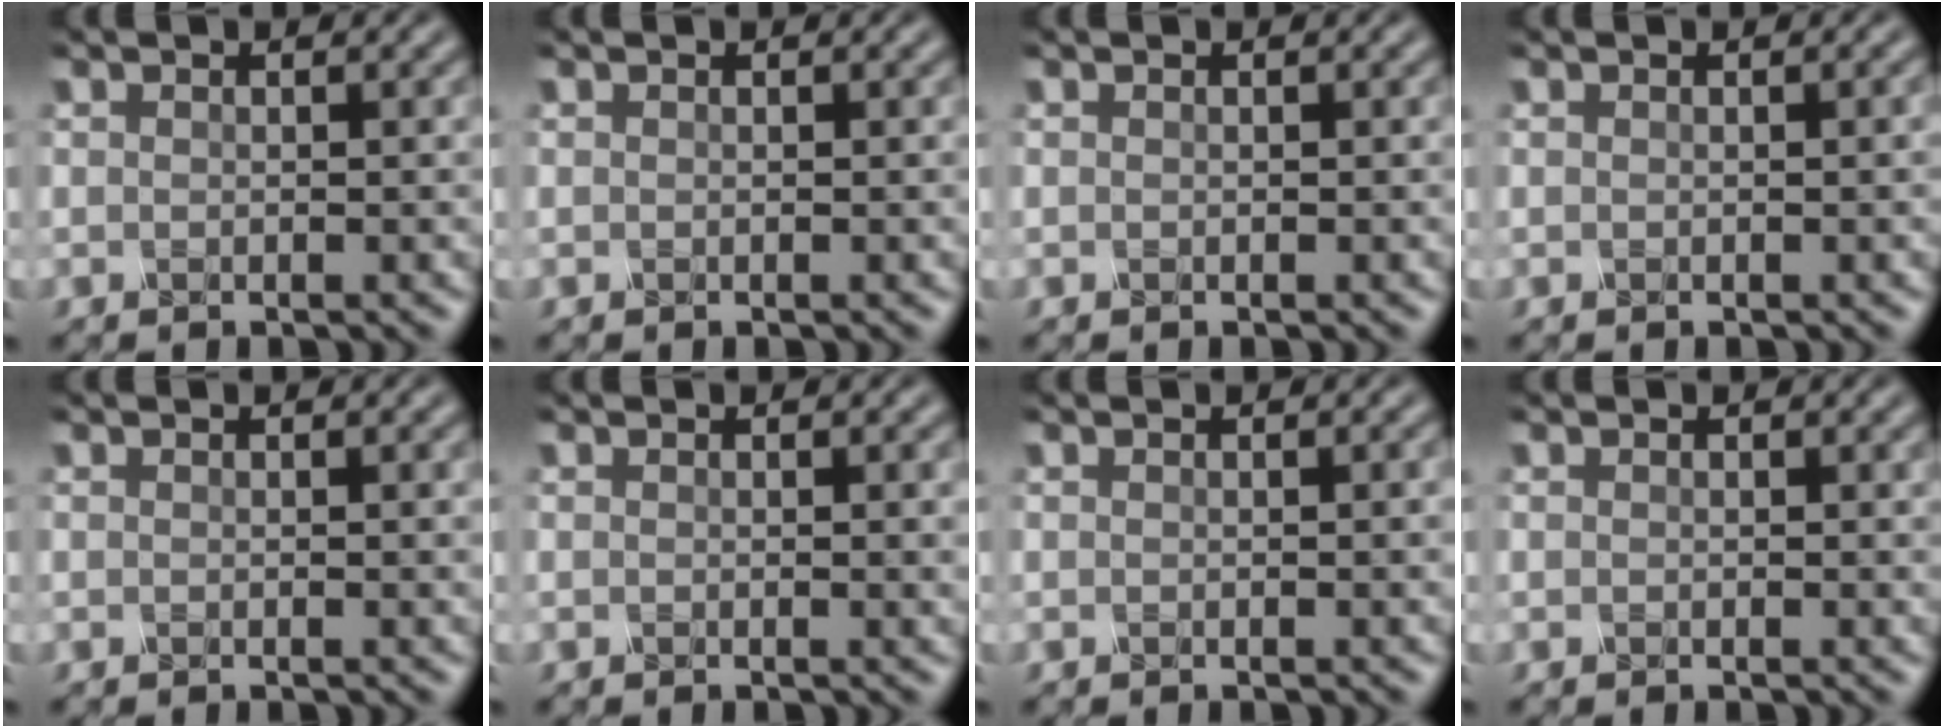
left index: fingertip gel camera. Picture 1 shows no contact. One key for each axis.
{"total": 0.0}
{"total": 0.0}
{"total": 1.0, "fx": 0.0, "fy": 0.4, "fz": 0.9, "tx": -0.006, "ty": 0.004, "tz": -0.003}
{"total": 0.7, "fx": 0.1, "fy": 0.3, "fz": 0.6, "tx": -0.004, "ty": 0.001, "tz": 0.000}
{"total": 1.3, "fx": 0.2, "fy": 0.5, "fz": 1.2, "tx": -0.010, "ty": 0.002, "tz": 0.000}
{"total": 1.2, "fx": 0.0, "fy": 0.4, "fz": 1.1, "tx": -0.009, "ty": 0.003, "tz": -0.003}
{"total": 0.0}